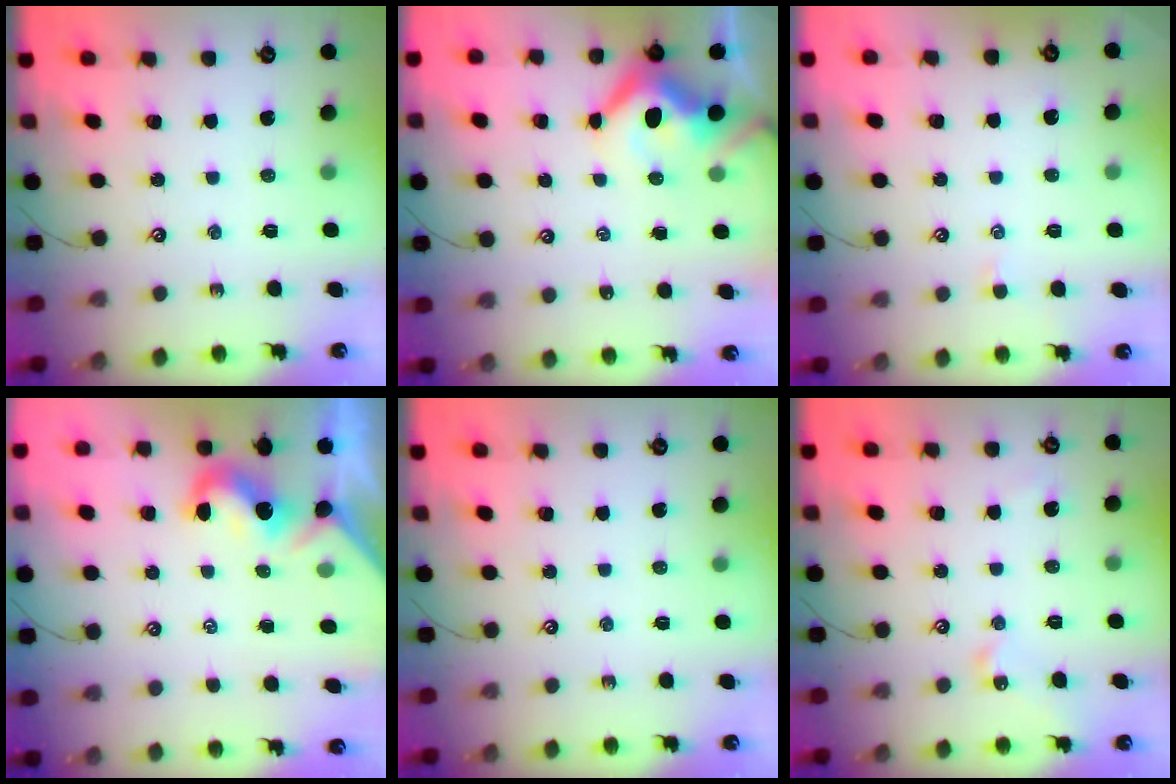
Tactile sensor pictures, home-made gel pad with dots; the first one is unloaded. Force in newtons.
{"total": 9.3, "press": 9.2, "slide": 1.3}
{"total": 0.7, "press": 0.6, "slide": 0.4}
{"total": 2.0, "press": 2.0, "slide": 0.4}
{"total": 0.0}
{"total": 7.2, "press": 7.2, "slide": 0.6}